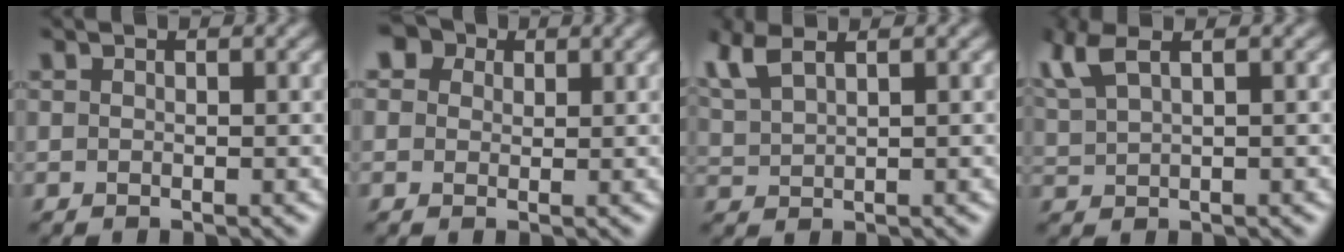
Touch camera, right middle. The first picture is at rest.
{"total": 5.4, "force": [3.3, 3.7, 2.3], "torque": [-0.053, 0.010, 0.037]}
{"total": 3.9, "force": [2.5, 1.4, 2.6], "torque": [-0.069, 0.013, 0.053]}
{"total": 4.7, "force": [2.8, 1.9, 3.3], "torque": [-0.082, 0.021, 0.045]}